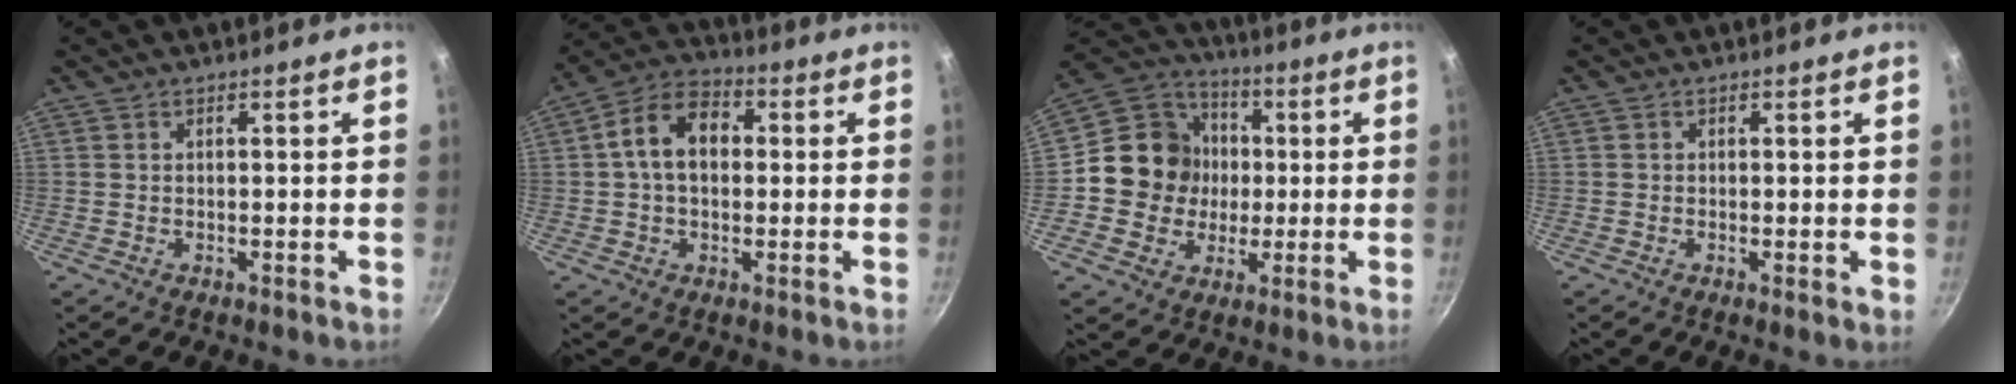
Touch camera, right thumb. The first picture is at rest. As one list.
[{"total": 10.6, "force": [1.1, 7.3, 7.6], "torque": [-0.104, 0.029, 0.000]}, {"total": 14.3, "force": [0.1, 13.3, 5.2], "torque": [-0.056, 0.025, -0.010]}, {"total": 0.8, "force": [-0.1, 0.2, 0.8], "torque": [-0.012, -0.005, -0.005]}]